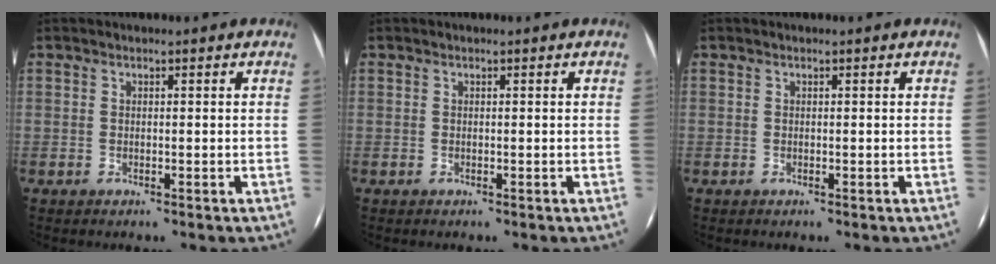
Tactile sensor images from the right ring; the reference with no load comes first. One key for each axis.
{"total": 0.0}
{"total": 0.0}